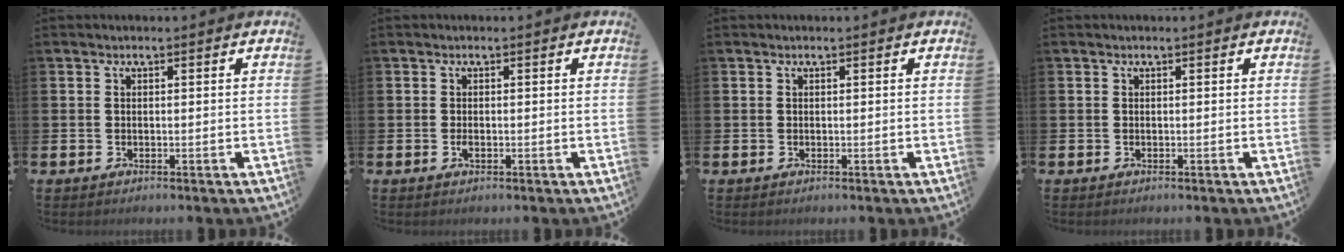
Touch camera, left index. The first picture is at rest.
{"total": 1.0, "force": [-0.3, 0.4, 0.8], "torque": [-0.010, -0.002, -0.007]}
{"total": 0.0}
{"total": 0.0}